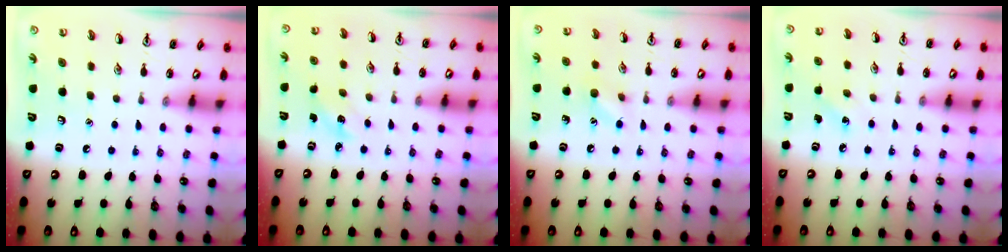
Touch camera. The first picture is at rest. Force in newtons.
{"total": 2.4, "press": 2.2, "slide": 0.8}
{"total": 6.7, "press": 6.4, "slide": 2.0}
{"total": 4.3, "press": 4.1, "slide": 1.4}